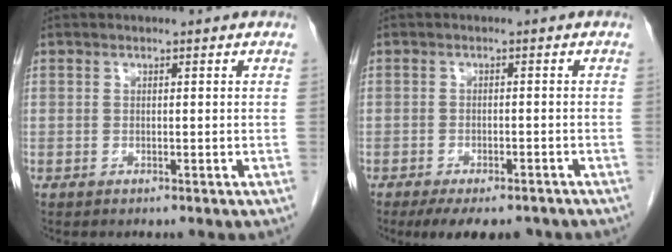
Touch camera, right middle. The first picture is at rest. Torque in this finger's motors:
{"motor_torque": [0.62, -0.47, 0.09, 0.04]}